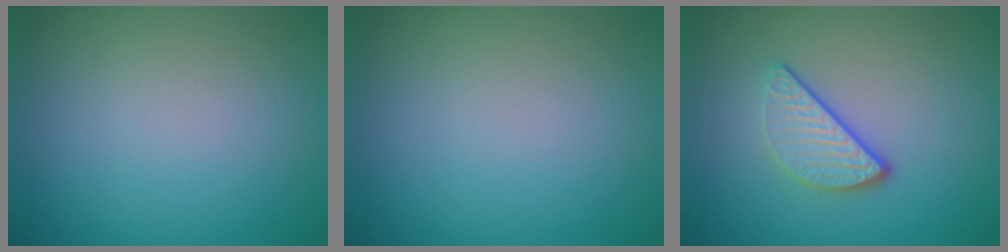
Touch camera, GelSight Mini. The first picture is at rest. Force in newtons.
{"total": 0.0}
{"total": 3.2, "press": 2.5, "slide": 2.1}